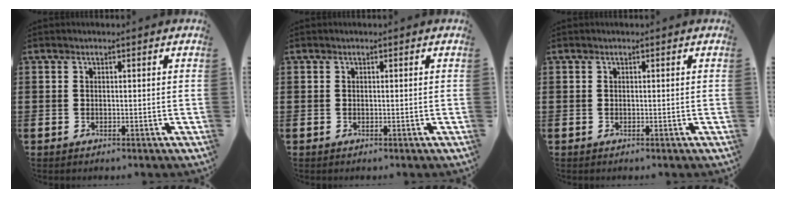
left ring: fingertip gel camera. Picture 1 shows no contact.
{"total": 0.0}
{"total": 0.0}